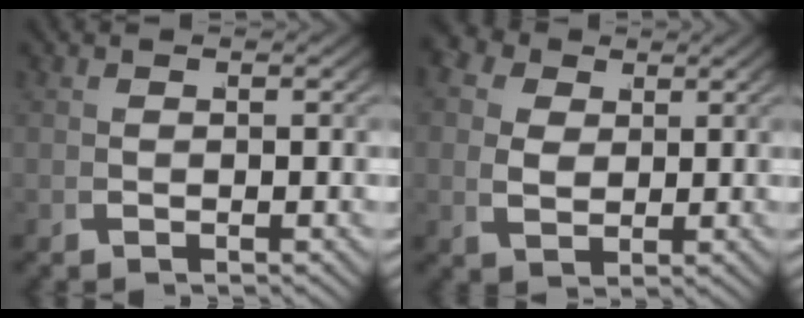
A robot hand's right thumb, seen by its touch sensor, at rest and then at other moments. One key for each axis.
{"total": 5.0, "fx": 1.9, "fy": 3.8, "fz": 2.5, "tx": -0.044, "ty": -0.015, "tz": 0.036}